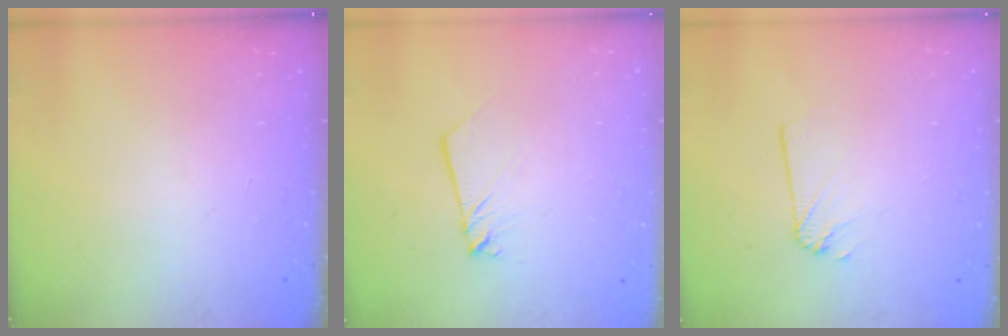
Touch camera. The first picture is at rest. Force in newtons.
{"total": 2.5, "press": 2.5, "slide": 0.2}
{"total": 1.6, "press": 1.6, "slide": 0.0}